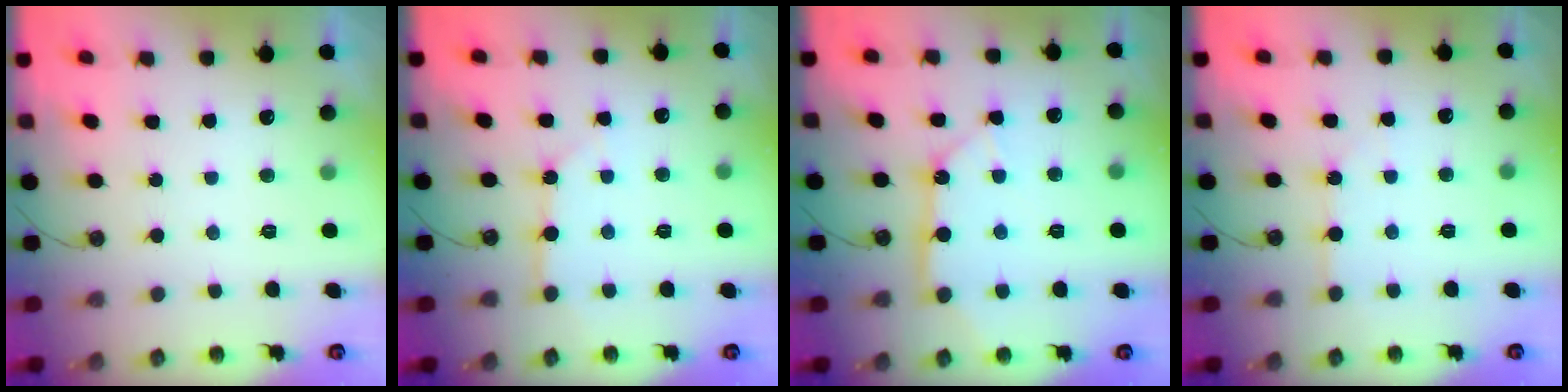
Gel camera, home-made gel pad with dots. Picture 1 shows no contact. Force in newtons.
{"total": 3.4, "press": 3.4, "slide": 0.2}
{"total": 10.9, "press": 10.8, "slide": 1.4}
{"total": 3.7, "press": 3.7, "slide": 0.6}